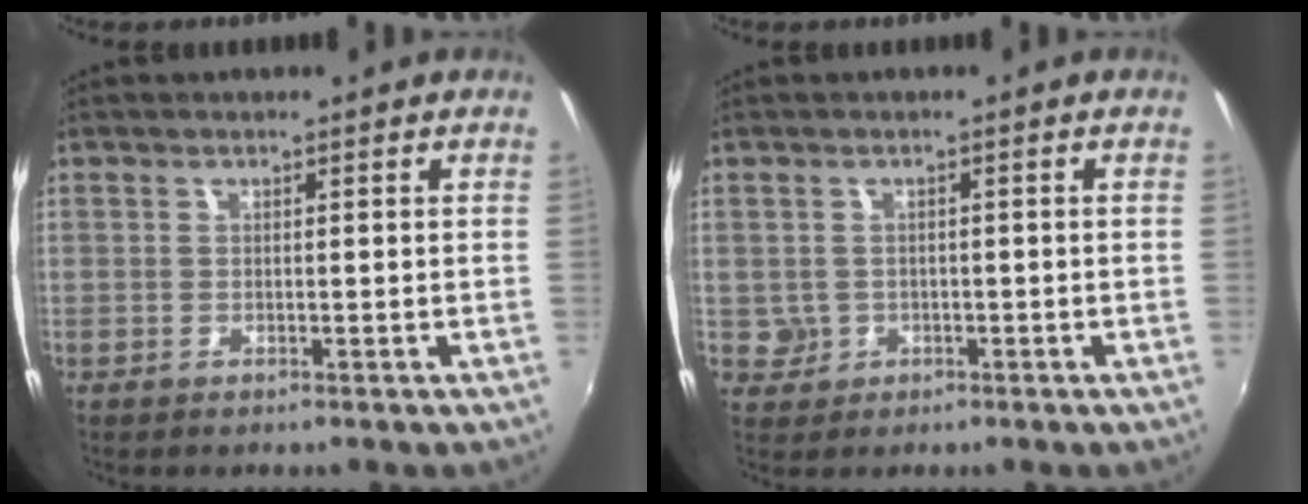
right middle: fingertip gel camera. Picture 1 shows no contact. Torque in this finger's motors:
{"motor_torque": [0.19, -0.21, 0.00, 0.00]}